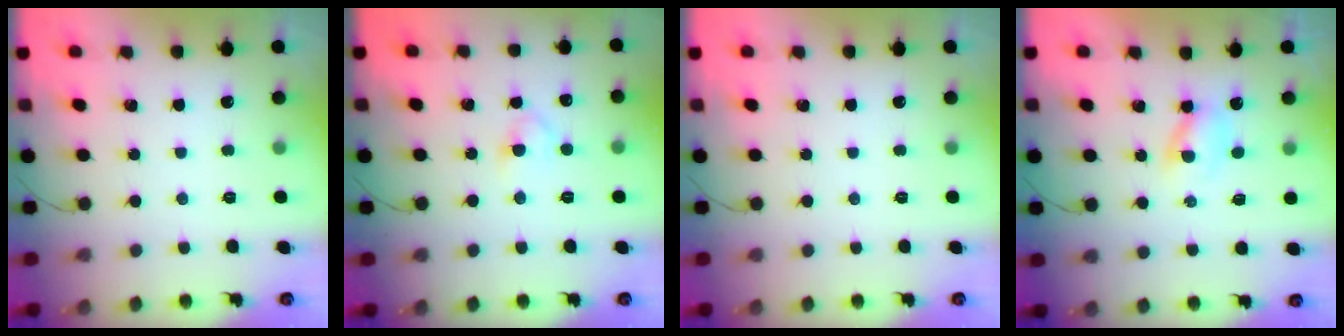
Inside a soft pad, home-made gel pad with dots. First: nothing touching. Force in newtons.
{"total": 2.4, "press": 2.1, "slide": 1.1}
{"total": 0.0}
{"total": 2.3, "press": 2.0, "slide": 1.1}